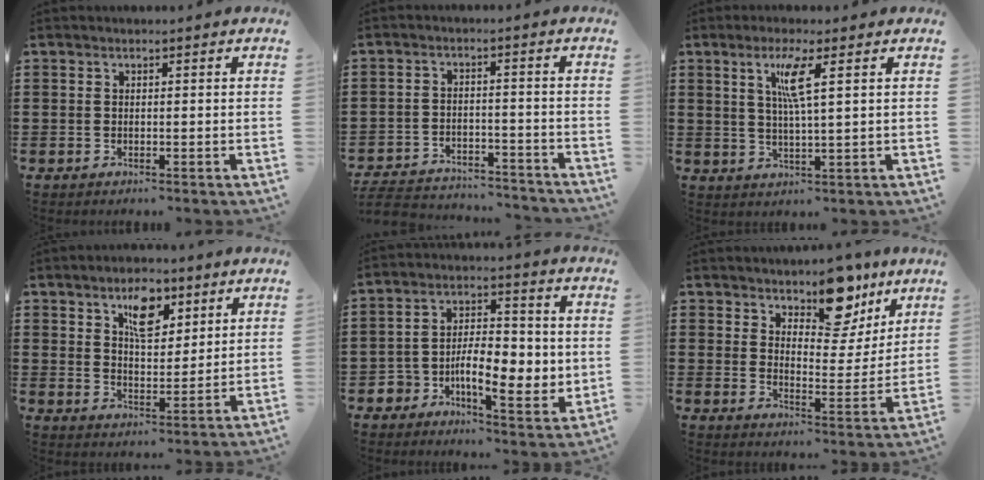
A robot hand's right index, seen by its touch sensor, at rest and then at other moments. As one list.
[{"total": 5.4, "force": [-5.3, 0.6, 0.9], "torque": [-0.026, 0.000, -0.110]}, {"total": 5.1, "force": [1.9, 0.2, 4.7], "torque": [-0.099, 0.001, 0.027]}, {"total": 7.0, "force": [4.0, 3.5, 4.5], "torque": [-0.078, 0.003, 0.066]}, {"total": 8.6, "force": [-2.2, 5.1, 6.6], "torque": [-0.110, 0.002, -0.043]}, {"total": 11.3, "force": [8.7, 4.8, 5.3], "torque": [-0.078, -0.041, 0.155]}]